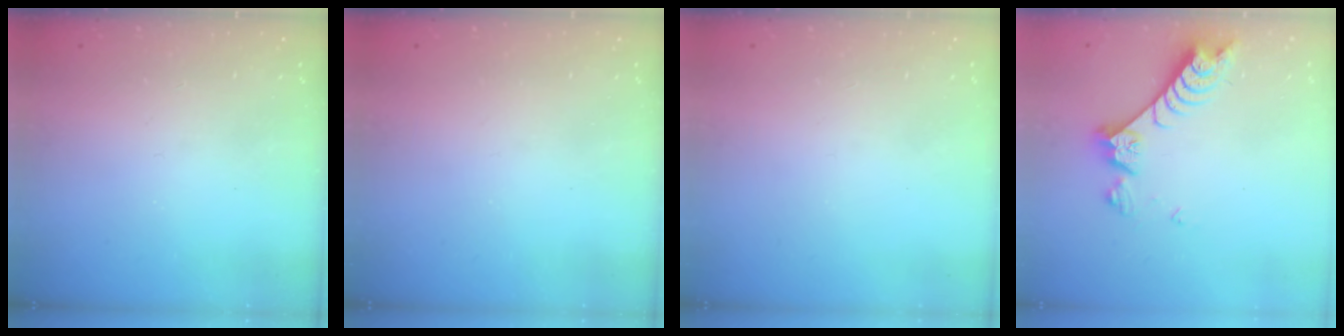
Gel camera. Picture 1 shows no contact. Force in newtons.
{"total": 0.0}
{"total": 0.0}
{"total": 7.6, "press": 7.6, "slide": 0.8}